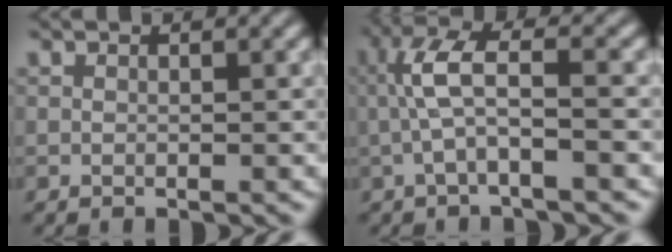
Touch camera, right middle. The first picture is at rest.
{"total": 4.1, "force": [-0.8, 0.7, 3.9], "torque": [-0.087, 0.024, -0.016]}